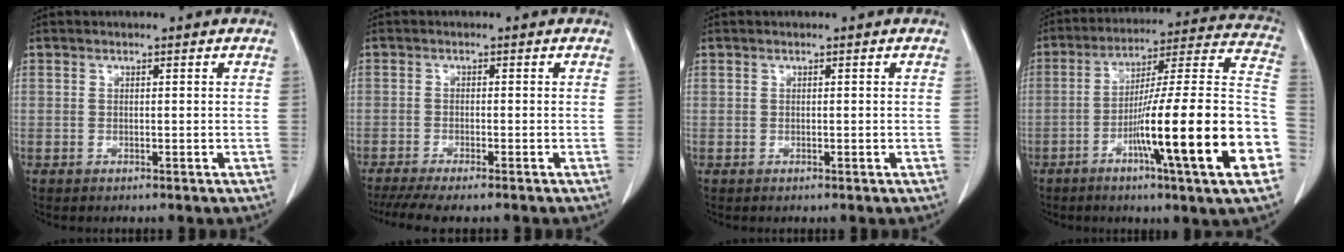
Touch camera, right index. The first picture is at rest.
{"total": 8.1, "force": [-6.7, 0.6, 4.4], "torque": [-0.060, -0.015, -0.107]}
{"total": 0.0}
{"total": 23.9, "force": [-7.8, 0.0, 22.6], "torque": [-0.279, -0.001, -0.125]}